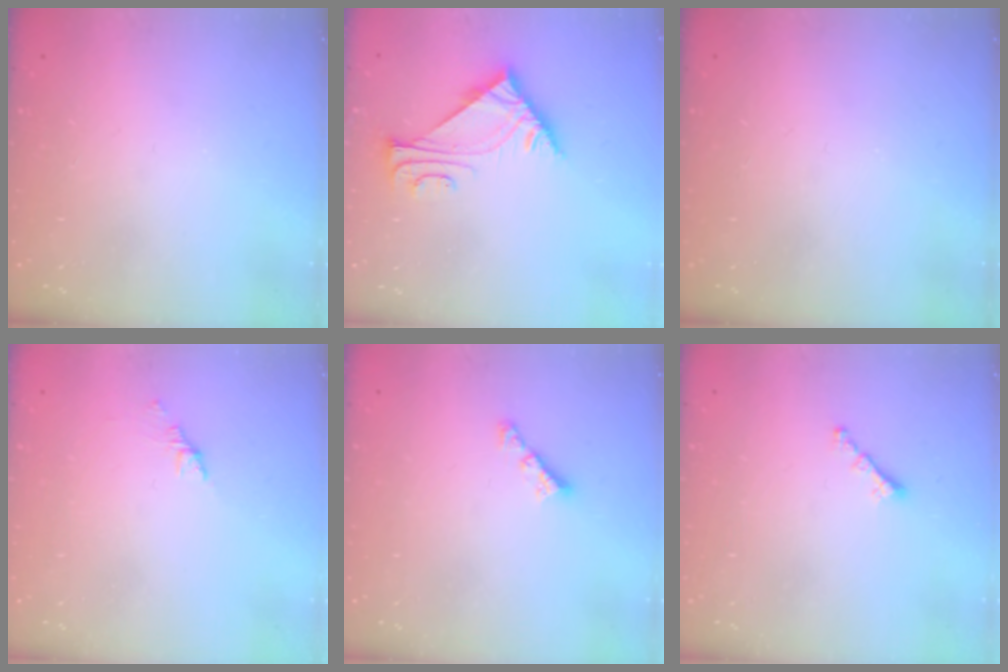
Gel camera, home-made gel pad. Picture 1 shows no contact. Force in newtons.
{"total": 5.7, "press": 5.6, "slide": 0.7}
{"total": 0.0}
{"total": 1.1, "press": 1.0, "slide": 0.5}
{"total": 3.5, "press": 3.5, "slide": 0.6}
{"total": 1.6, "press": 1.5, "slide": 0.5}